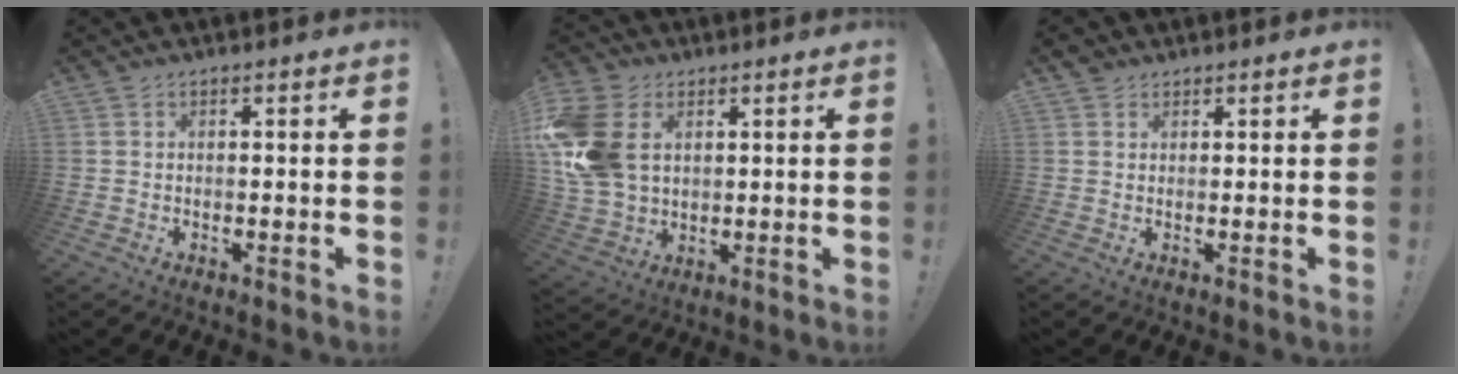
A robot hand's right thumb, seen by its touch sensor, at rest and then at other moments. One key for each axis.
{"total": 17.7, "fx": 3.7, "fy": 13.1, "fz": 11.4, "tx": -0.225, "ty": -0.006, "tz": 0.074}
{"total": 2.0, "fx": 1.4, "fy": 1.4, "fz": 0.4, "tx": 0.000, "ty": -0.006, "tz": 0.026}